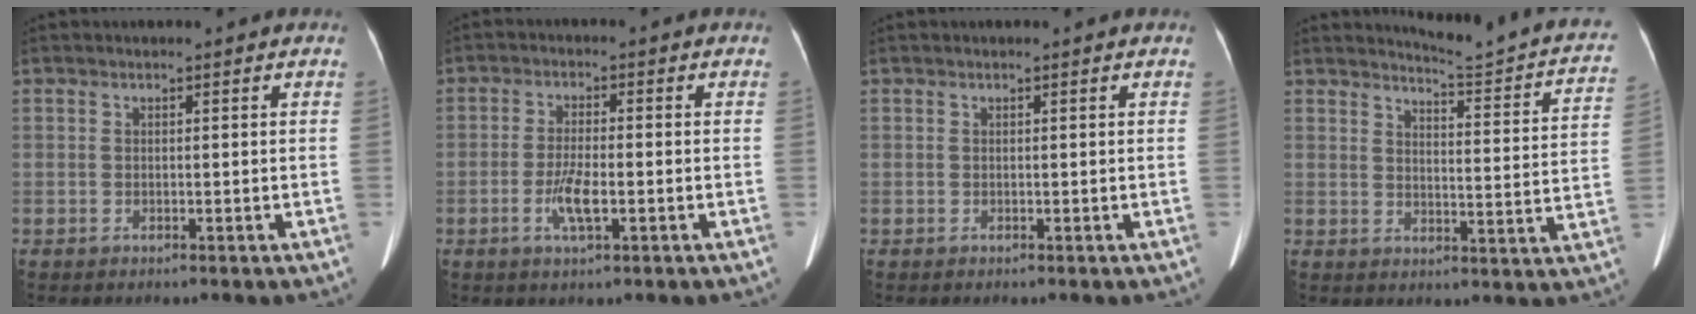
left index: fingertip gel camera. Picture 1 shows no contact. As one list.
[{"total": 4.6, "force": [-1.6, 1.0, 4.2], "torque": [-0.088, -0.003, -0.029]}, {"total": 0.0}, {"total": 14.8, "force": [13.9, 0.6, 5.1], "torque": [-0.062, -0.072, 0.150]}]